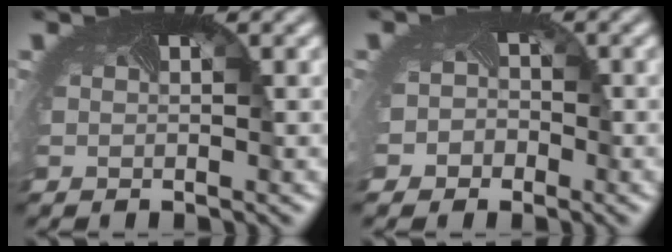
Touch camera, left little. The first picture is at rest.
{"total": 2.7, "force": [-1.7, 2.0, 0.1], "torque": [0.008, -0.012, -0.026]}